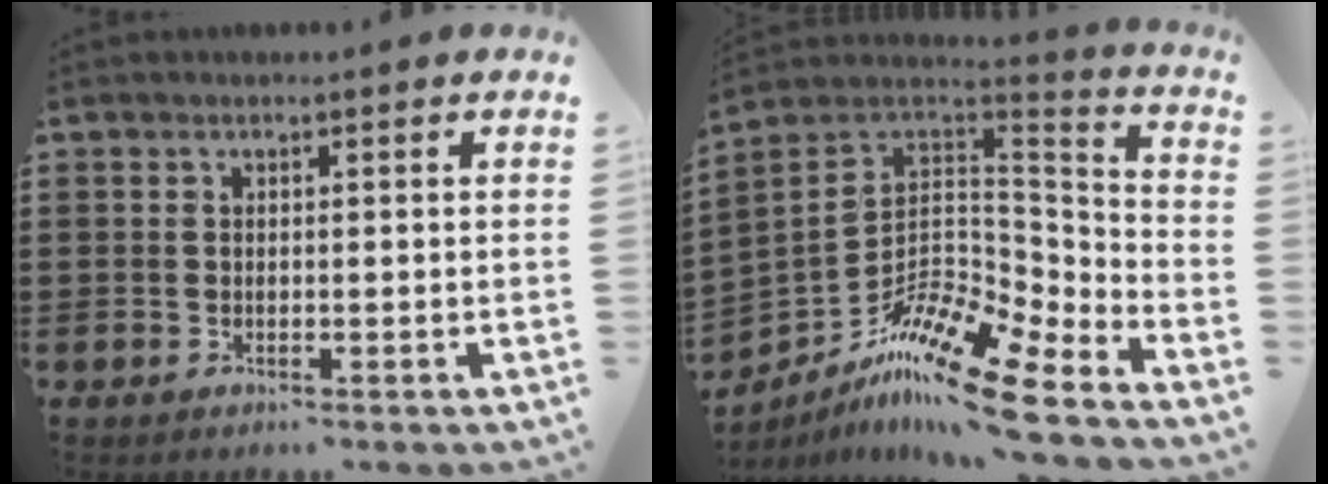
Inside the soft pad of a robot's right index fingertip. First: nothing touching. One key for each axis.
{"total": 14.2, "fx": -10.5, "fy": 2.4, "fz": 9.3, "tx": -0.169, "ty": 0.019, "tz": -0.200}